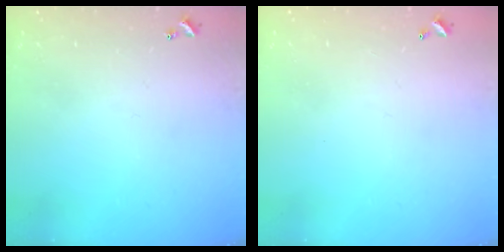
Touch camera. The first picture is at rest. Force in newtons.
{"total": 2.7, "press": 2.7, "slide": 0.1}